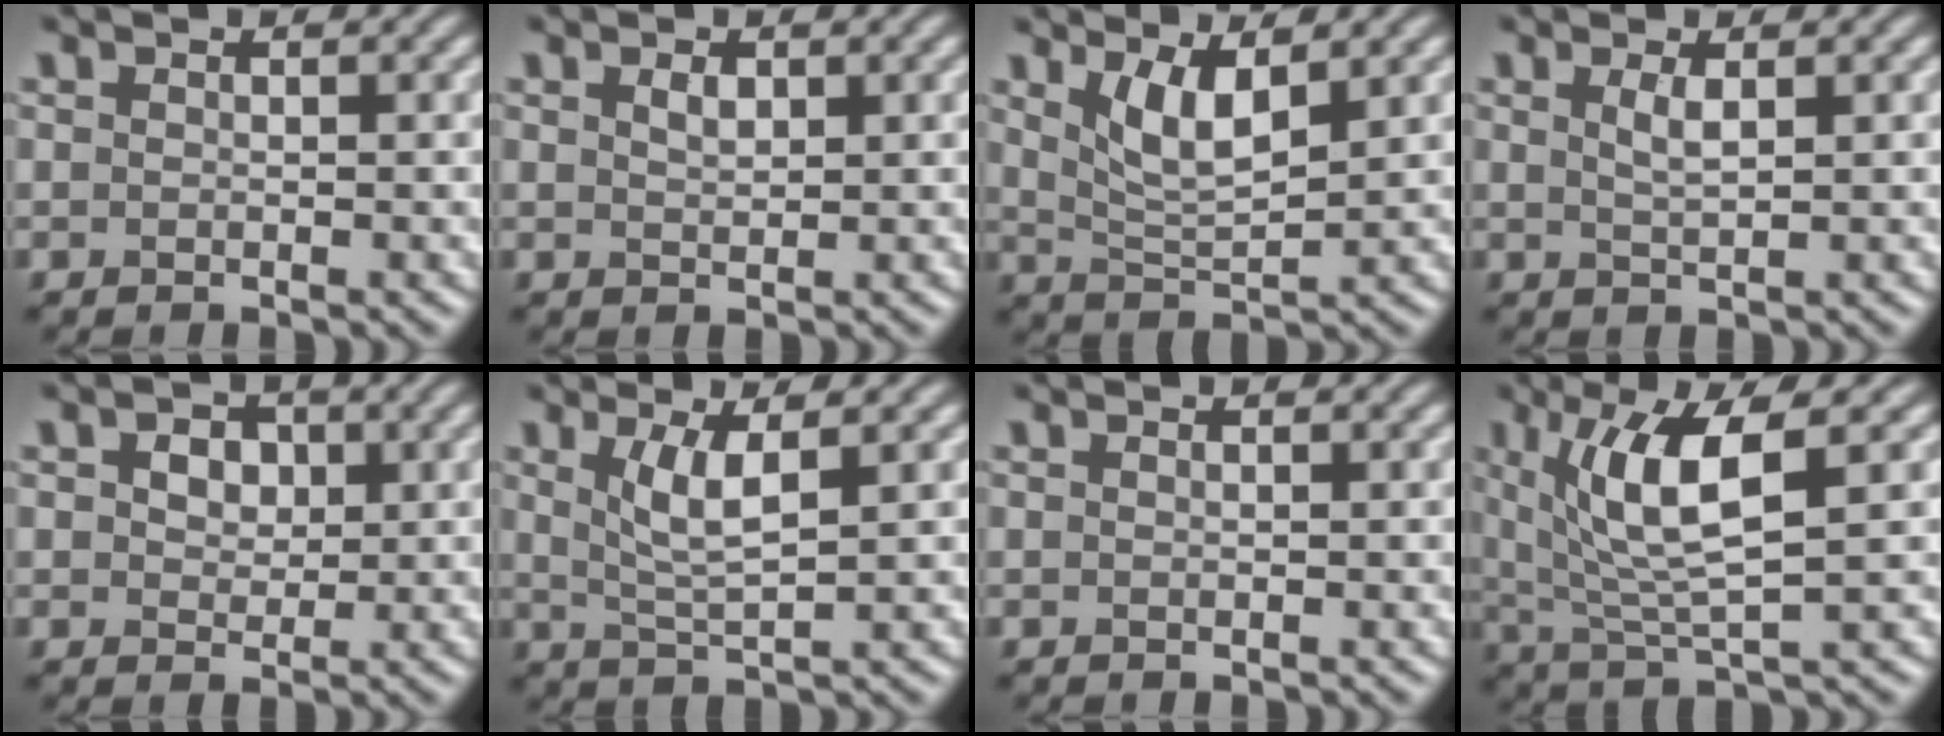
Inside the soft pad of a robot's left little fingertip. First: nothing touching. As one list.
[{"total": 1.2, "force": [0.7, 0.6, 0.8], "torque": [-0.017, 0.001, 0.014]}, {"total": 3.9, "force": [1.9, 1.3, 3.2], "torque": [-0.068, -0.009, 0.041]}, {"total": 1.5, "force": [0.7, 0.4, 1.4], "torque": [-0.028, 0.000, 0.012]}, {"total": 4.0, "force": [1.6, 2.8, 2.4], "torque": [-0.041, 0.014, 0.008]}, {"total": 3.4, "force": [1.2, 0.8, 3.1], "torque": [-0.066, -0.005, 0.028]}, {"total": 0.0}, {"total": 7.2, "force": [2.3, 1.7, 6.6], "torque": [-0.128, -0.001, 0.045]}]